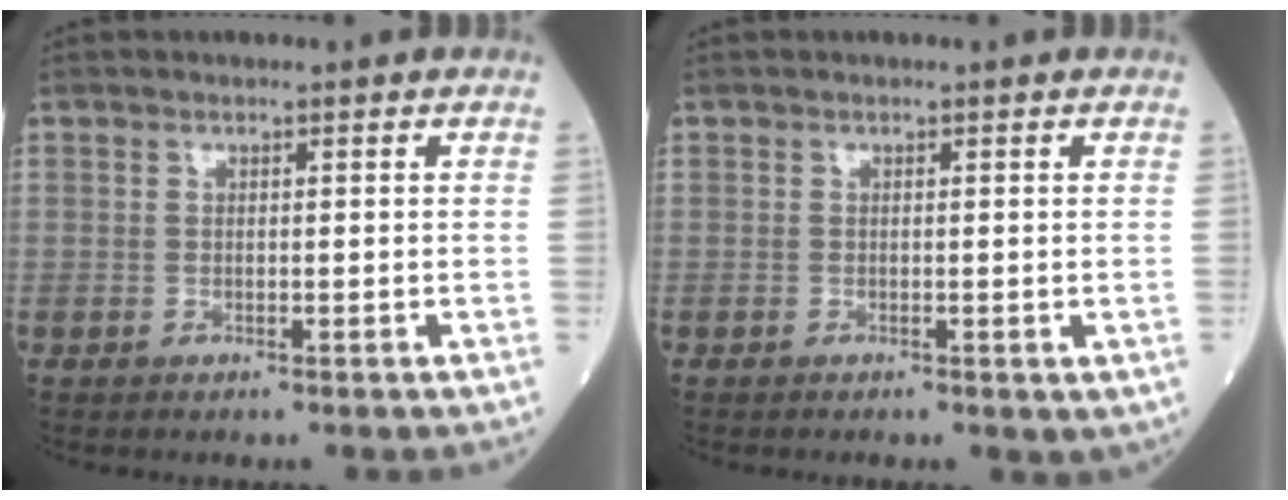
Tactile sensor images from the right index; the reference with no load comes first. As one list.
[{"total": 1.2, "force": [-0.3, 0.6, 1.0], "torque": [-0.012, -0.002, -0.002]}]